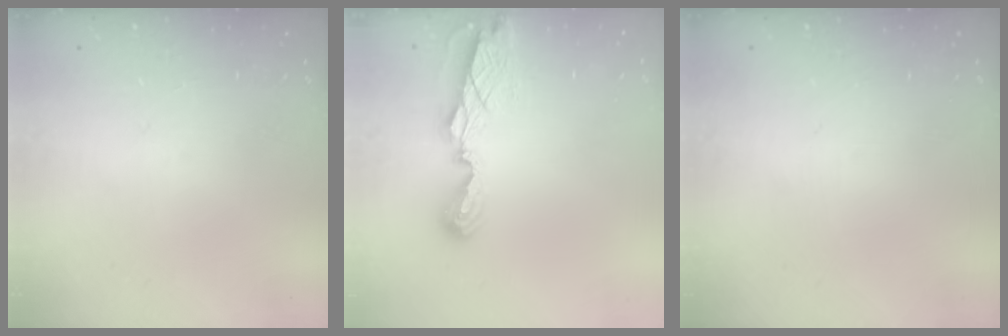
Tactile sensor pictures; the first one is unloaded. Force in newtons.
{"total": 7.7, "press": 7.7, "slide": 0.7}
{"total": 0.0}